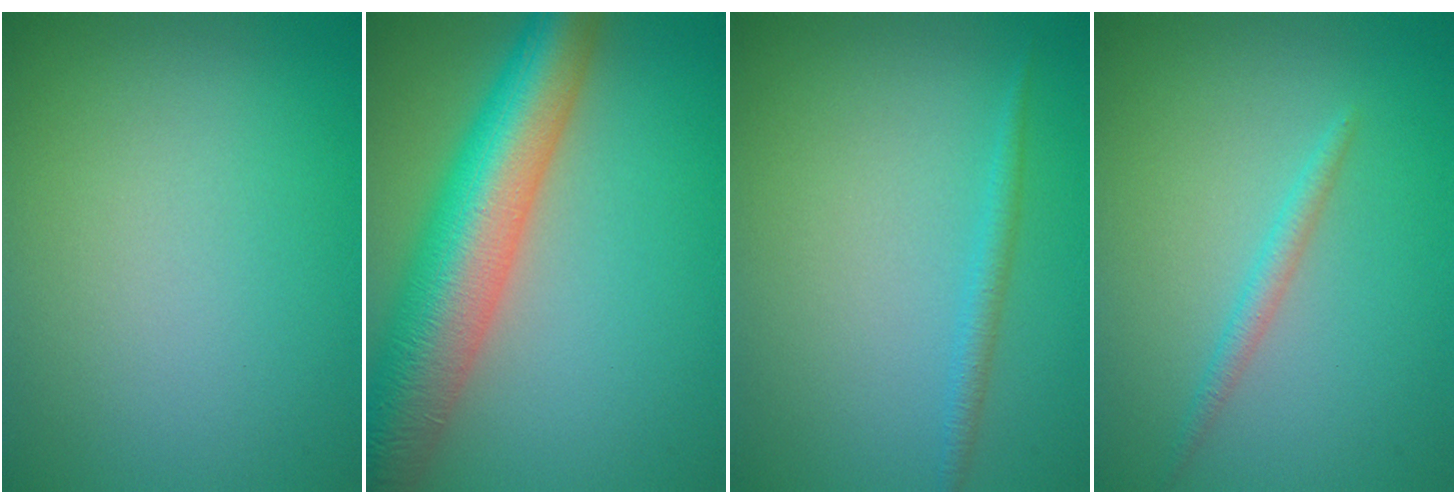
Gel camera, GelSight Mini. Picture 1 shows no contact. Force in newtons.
{"total": 11.1, "press": 11.0, "slide": 0.5}
{"total": 1.4, "press": 1.4, "slide": 0.1}
{"total": 1.4, "press": 1.4, "slide": 0.1}